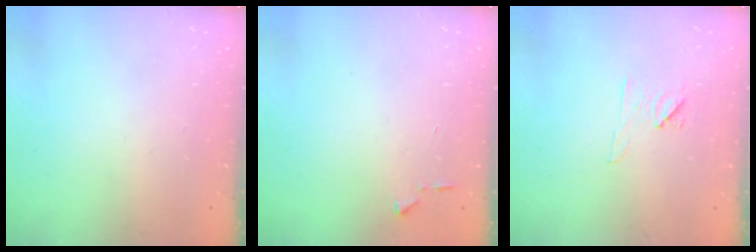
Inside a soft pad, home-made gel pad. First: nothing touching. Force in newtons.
{"total": 3.9, "press": 3.9, "slide": 0.5}
{"total": 7.3, "press": 7.2, "slide": 1.3}